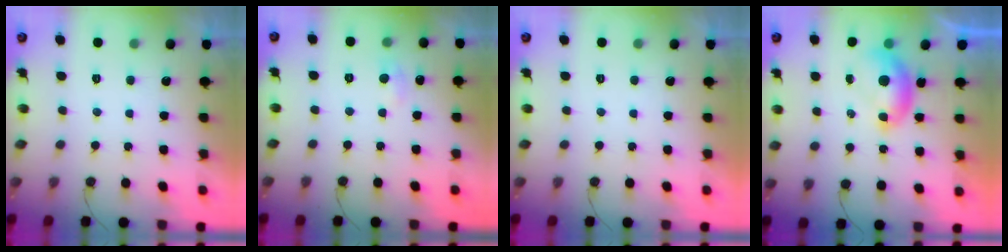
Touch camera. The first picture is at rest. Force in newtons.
{"total": 5.9, "press": 5.9, "slide": 0.9}
{"total": 0.0}
{"total": 6.9, "press": 6.9, "slide": 1.1}